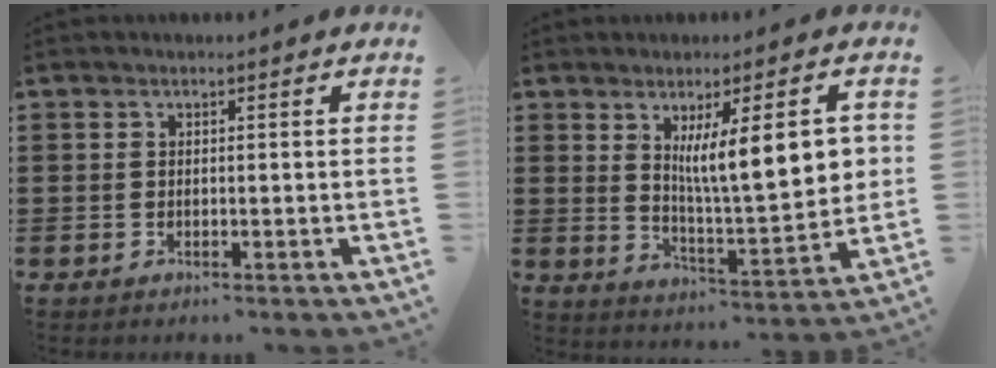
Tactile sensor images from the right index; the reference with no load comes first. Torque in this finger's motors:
{"motor_torque": [1.15, 0.06, 1.05, 0.21]}